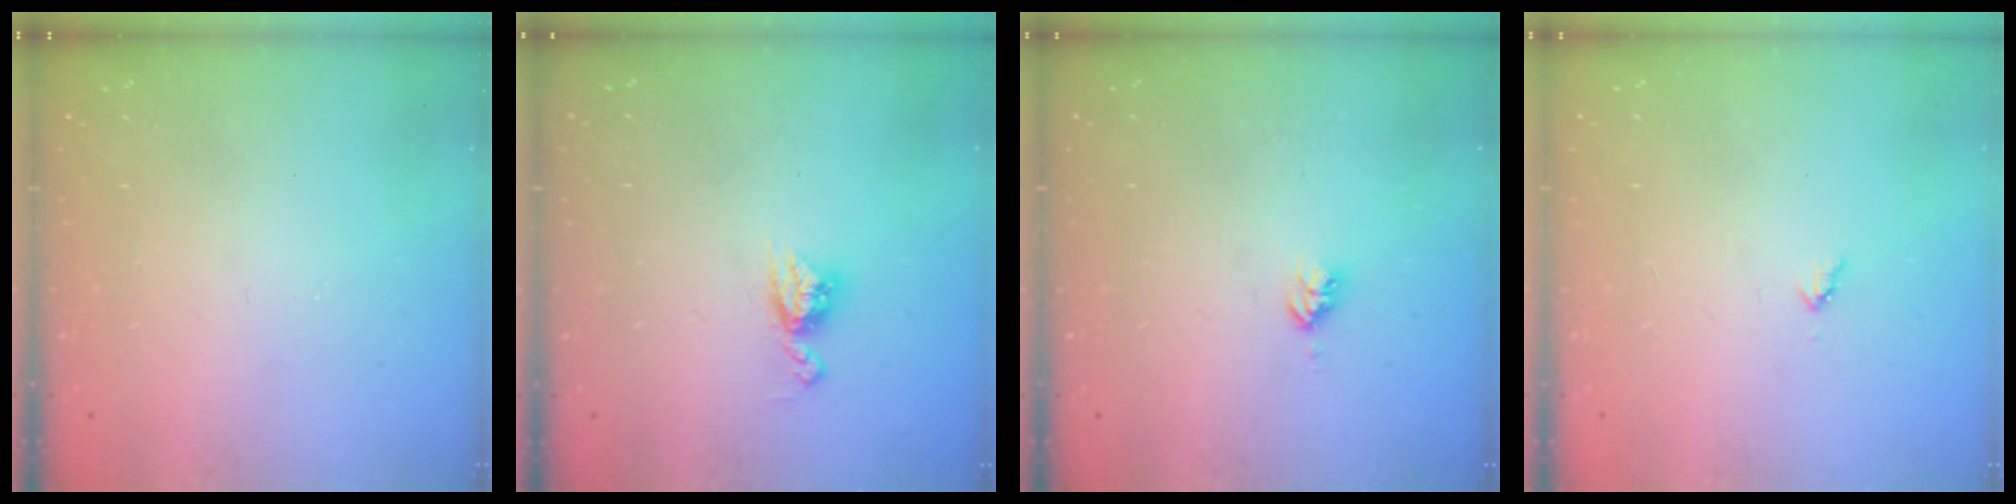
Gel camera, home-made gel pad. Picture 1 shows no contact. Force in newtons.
{"total": 7.7, "press": 7.7, "slide": 0.6}
{"total": 2.8, "press": 2.8, "slide": 0.2}
{"total": 3.0, "press": 3.0, "slide": 0.3}